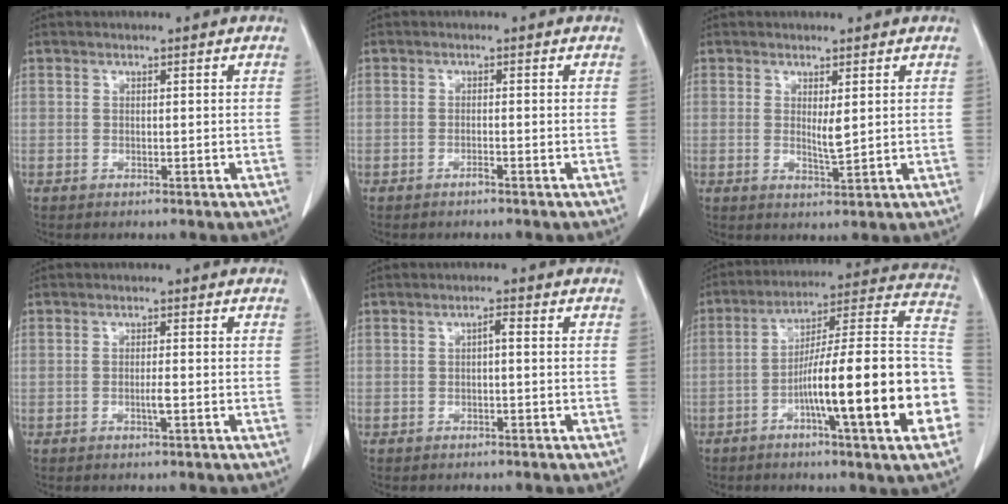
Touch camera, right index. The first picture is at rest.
{"total": 0.6, "force": [-0.5, -0.1, 0.4], "torque": [-0.006, 0.001, -0.007]}
{"total": 2.3, "force": [0.8, 0.3, 2.1], "torque": [-0.038, -0.008, 0.020]}
{"total": 1.3, "force": [-0.3, 0.0, 1.3], "torque": [-0.024, -0.001, -0.002]}
{"total": 1.2, "force": [0.0, 0.3, 1.2], "torque": [-0.019, 0.004, -0.001]}
{"total": 23.5, "force": [-6.5, 1.3, 22.6], "torque": [-0.253, 0.017, -0.095]}